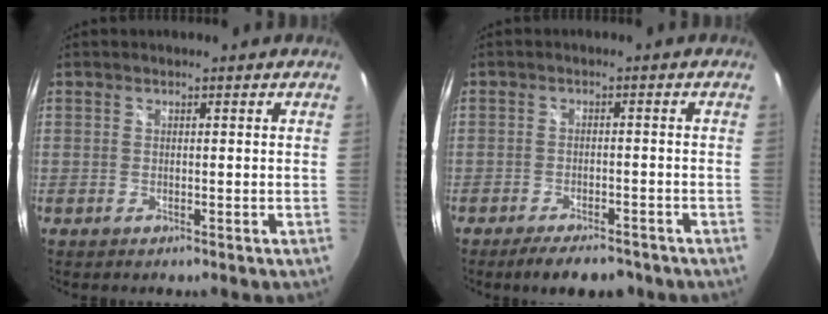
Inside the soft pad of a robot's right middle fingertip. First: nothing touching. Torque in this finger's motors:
{"motor_torque": [1.16, -0.97, 0.18, 0.08]}